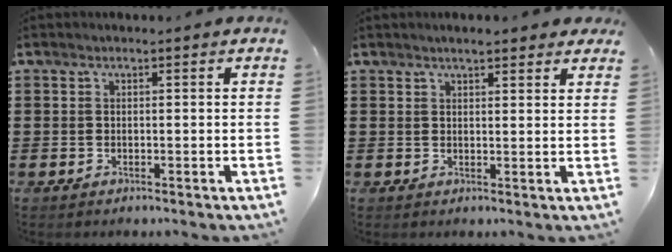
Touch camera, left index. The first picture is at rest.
{"total": 2.3, "force": [2.0, 0.4, 1.1], "torque": [-0.025, 0.006, 0.036]}